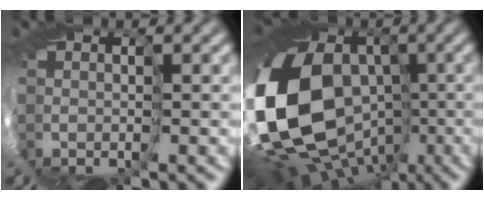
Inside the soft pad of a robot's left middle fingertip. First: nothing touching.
{"total": 16.5, "force": [-2.2, 12.3, 10.7], "torque": [-0.231, -0.013, -0.068]}